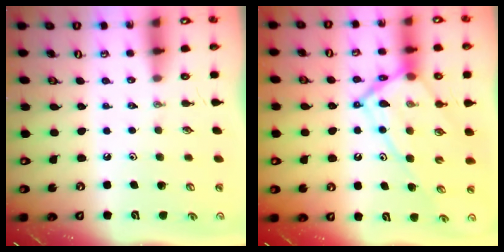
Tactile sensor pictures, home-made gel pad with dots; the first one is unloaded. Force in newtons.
{"total": 15.6, "press": 15.6, "slide": 0.7}